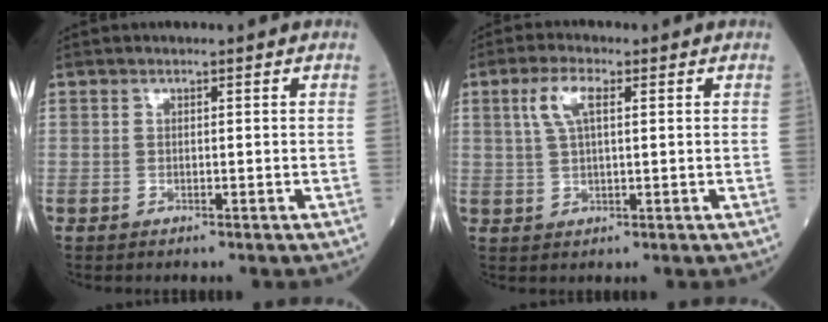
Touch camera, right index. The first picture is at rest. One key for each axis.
{"total": 4.6, "fx": 1.6, "fy": 1.2, "fz": 4.1, "tx": -0.092, "ty": 0.013, "tz": 0.036}